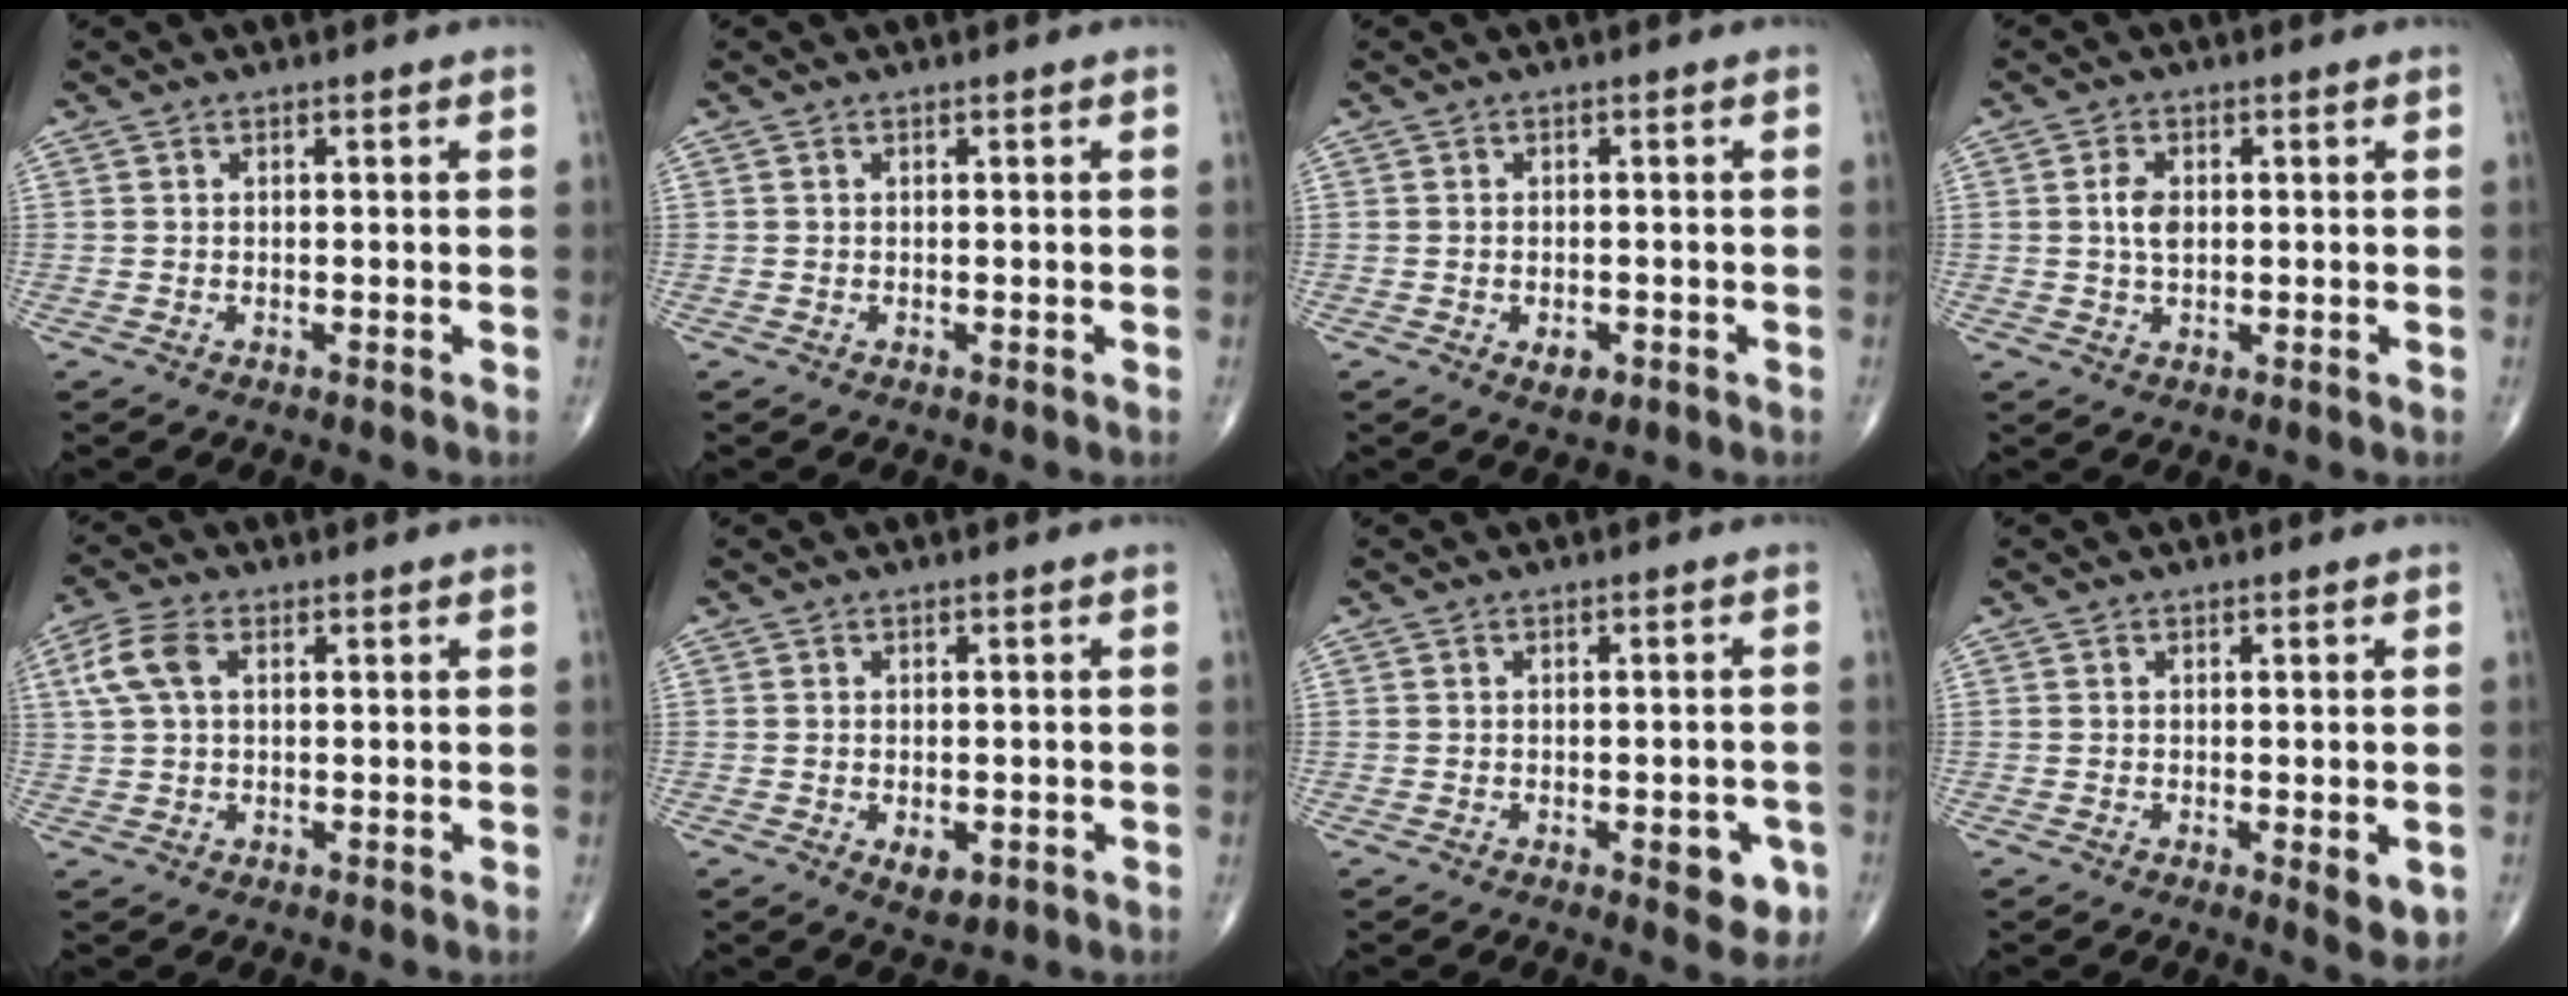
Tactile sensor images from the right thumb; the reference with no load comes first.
{"total": 0.0}
{"total": 2.6, "force": [-1.1, 1.5, 1.8], "torque": [-0.021, 0.002, -0.012]}
{"total": 3.8, "force": [0.4, 2.3, 3.0], "torque": [-0.056, 0.000, 0.006]}
{"total": 6.3, "force": [1.7, 3.7, 4.9], "torque": [-0.119, 0.015, 0.033]}
{"total": 3.4, "force": [-1.1, 1.9, 2.6], "torque": [-0.034, -0.001, -0.009]}
{"total": 5.3, "force": [-2.0, 2.3, 4.3], "torque": [-0.033, 0.002, -0.021]}
{"total": 4.0, "force": [-1.0, 1.3, 3.6], "torque": [-0.043, -0.010, -0.010]}